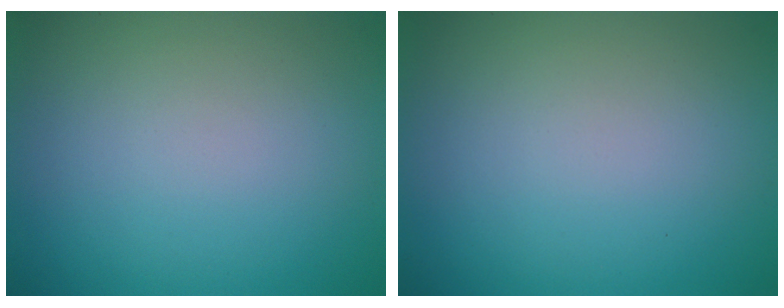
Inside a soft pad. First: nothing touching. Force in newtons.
{"total": 0.0}